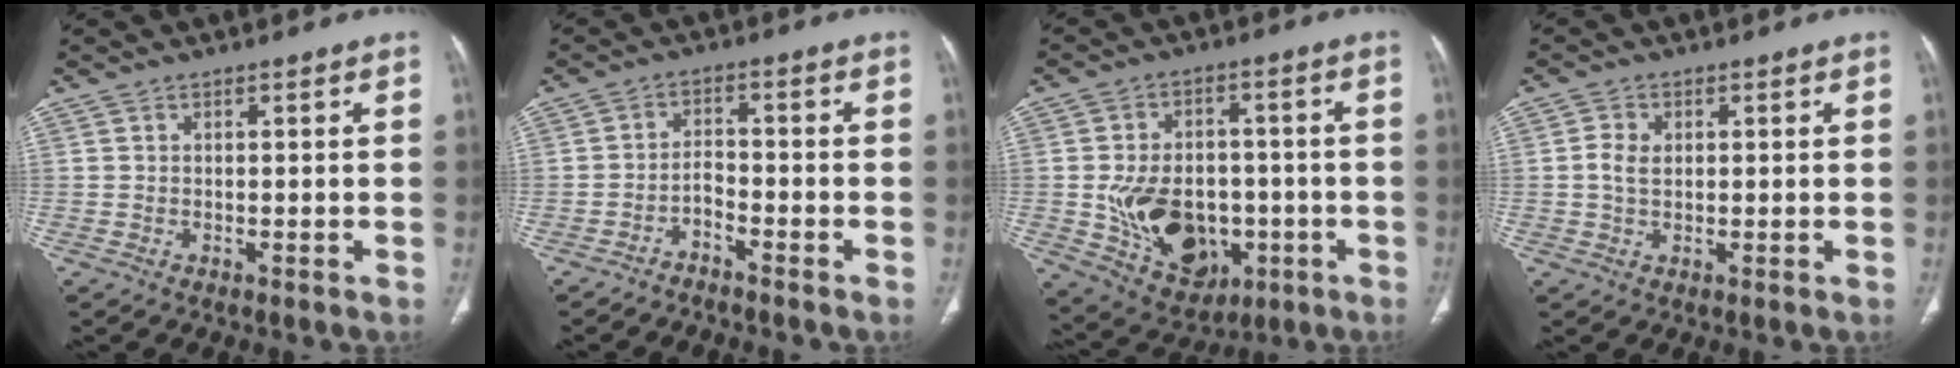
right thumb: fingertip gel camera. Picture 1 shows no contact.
{"total": 2.8, "force": [-2.5, 0.8, 1.1], "torque": [-0.021, 0.025, -0.044]}
{"total": 16.0, "force": [-3.3, 11.5, 10.7], "torque": [-0.138, 0.013, -0.028]}
{"total": 2.9, "force": [0.3, 1.9, 2.1], "torque": [-0.045, 0.006, 0.006]}